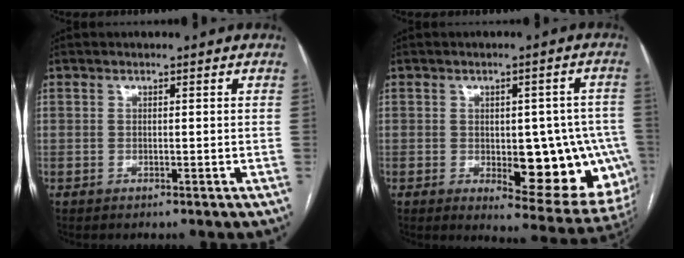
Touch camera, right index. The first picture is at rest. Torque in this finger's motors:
{"motor_torque": [1.48, 0.17, 0.31, 0.06]}